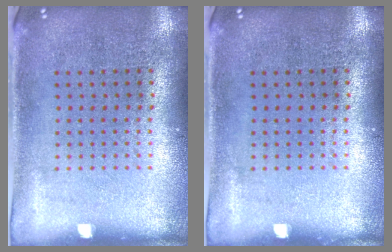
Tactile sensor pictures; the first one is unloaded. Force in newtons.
{"total": 0.0}